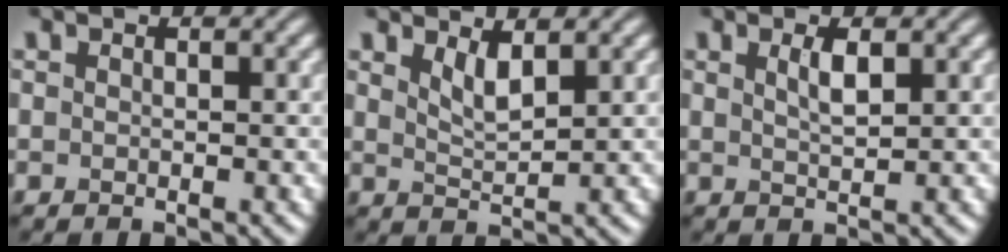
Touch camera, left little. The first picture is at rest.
{"total": 2.2, "force": [1.5, 0.6, 1.6], "torque": [-0.031, -0.009, 0.030]}
{"total": 1.8, "force": [0.9, 0.5, 1.6], "torque": [-0.030, 0.001, 0.016]}